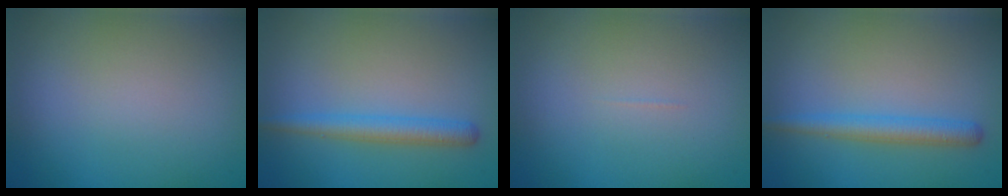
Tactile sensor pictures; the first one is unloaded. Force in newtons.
{"total": 2.6, "press": 2.6, "slide": 0.1}
{"total": 0.0}
{"total": 2.6, "press": 2.6, "slide": 0.1}